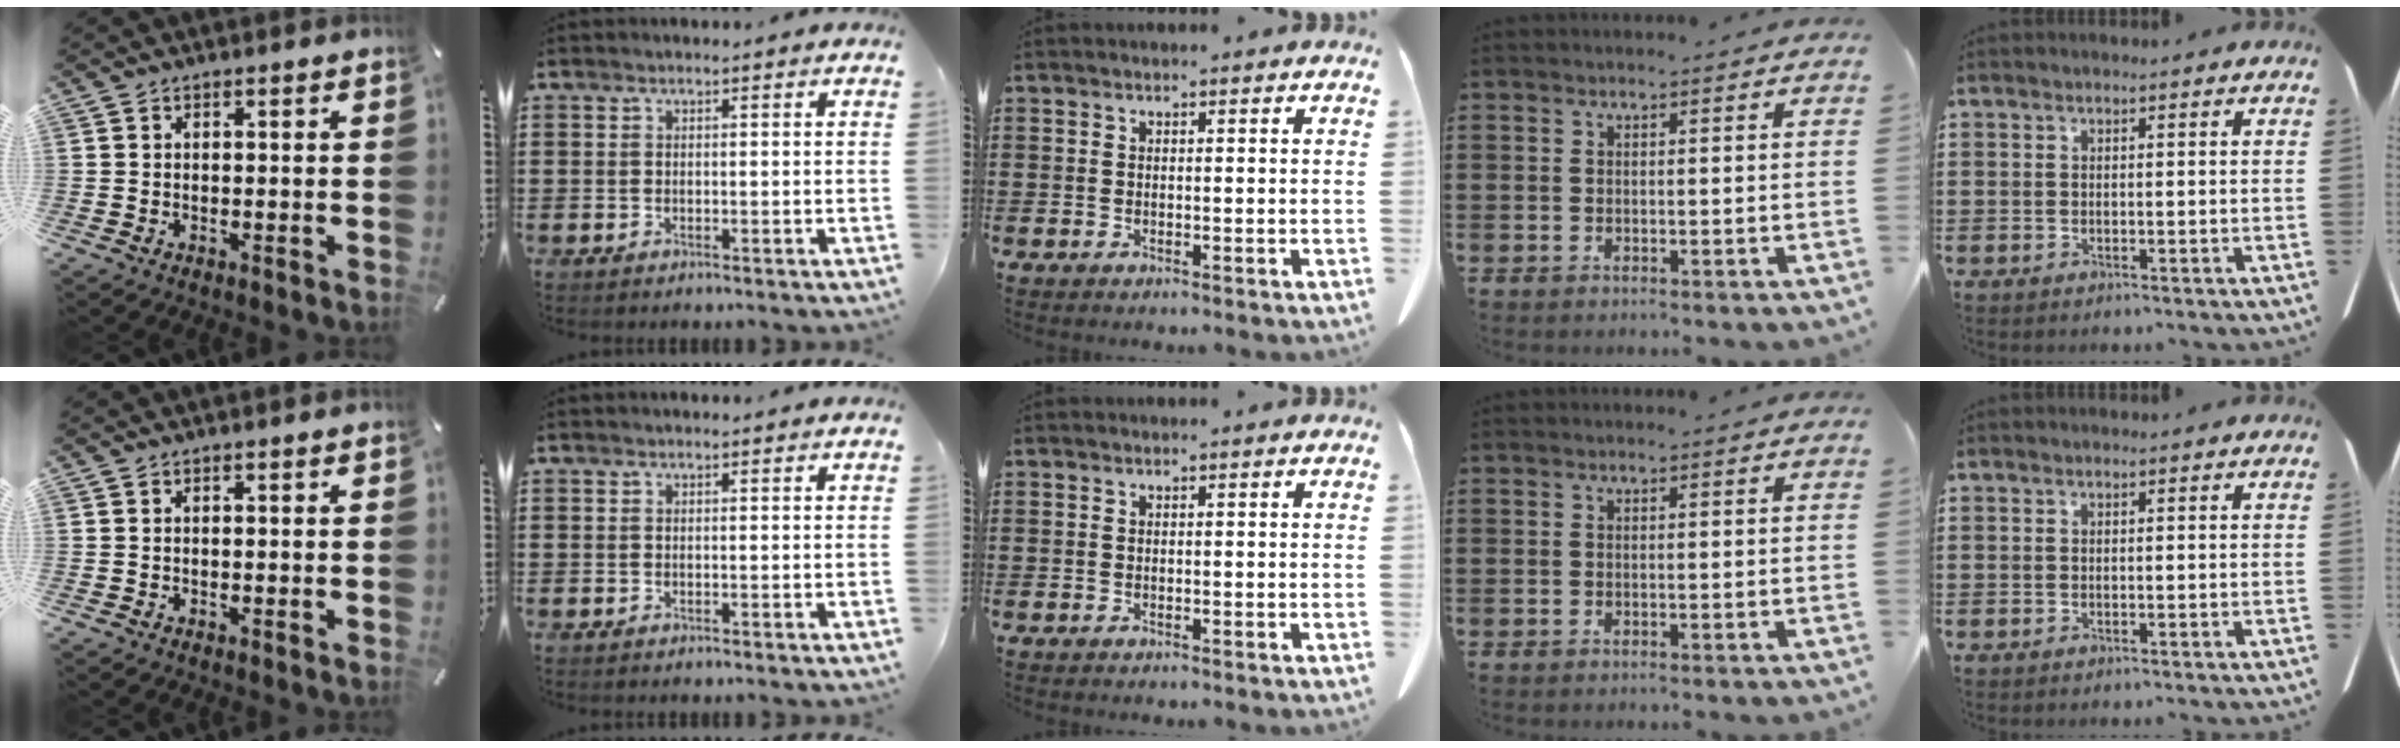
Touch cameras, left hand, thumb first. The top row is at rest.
{}